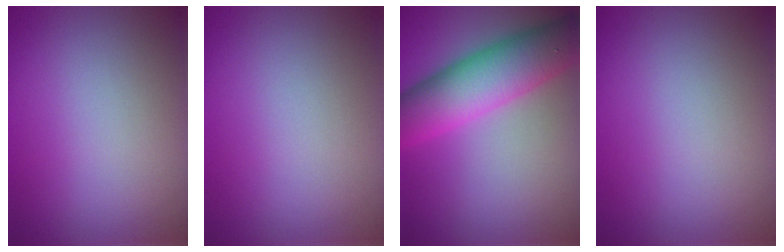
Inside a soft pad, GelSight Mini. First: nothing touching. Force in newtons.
{"total": 0.0}
{"total": 8.7, "press": 8.7, "slide": 0.1}
{"total": 0.0}